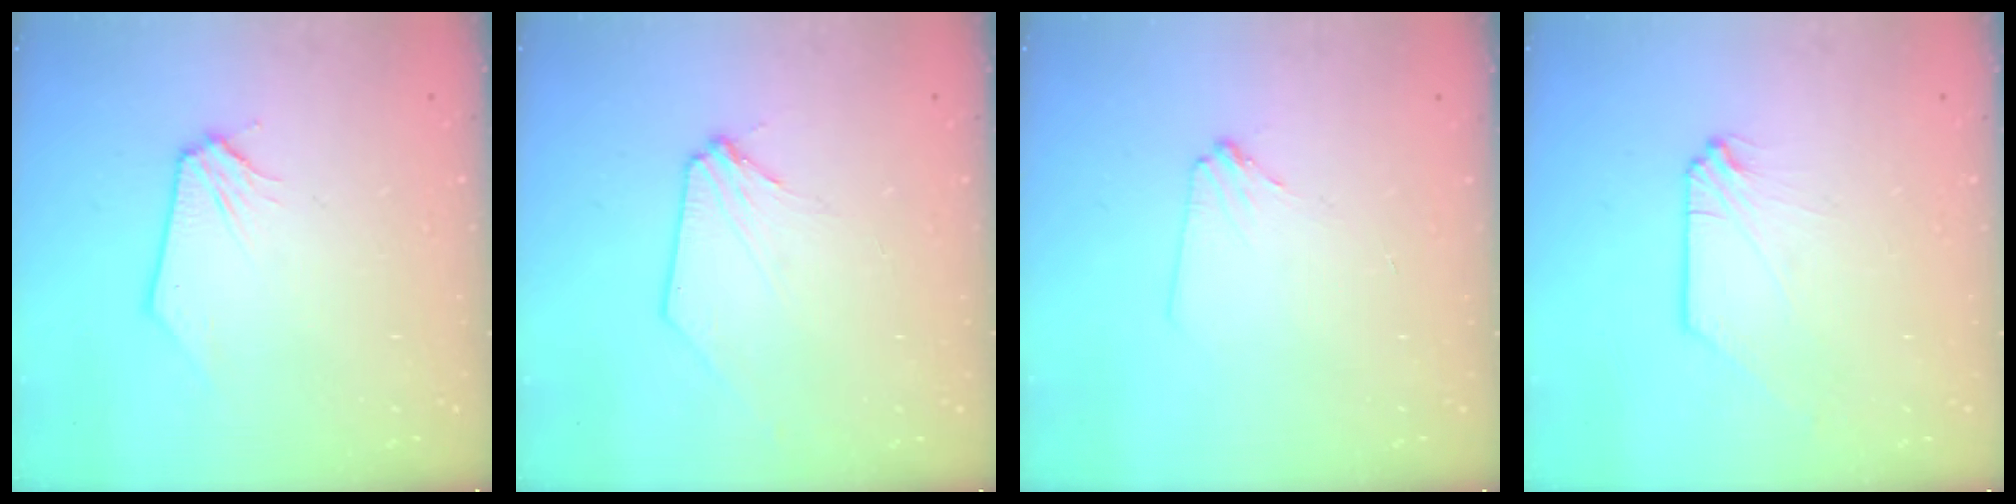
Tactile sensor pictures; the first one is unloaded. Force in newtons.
{"total": 1.5, "press": 1.4, "slide": 0.3}
{"total": 2.3, "press": 2.3, "slide": 0.2}
{"total": 0.0}